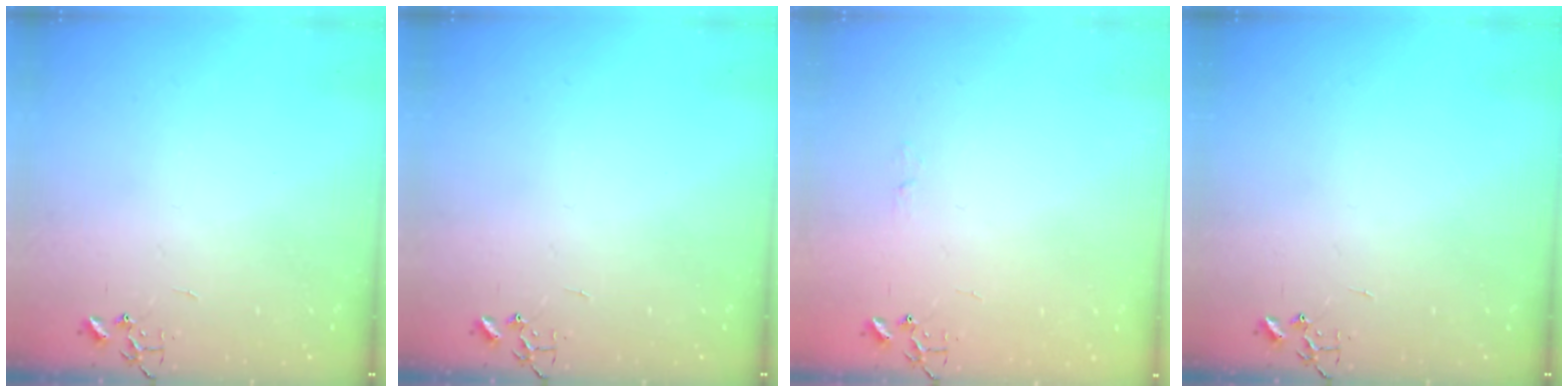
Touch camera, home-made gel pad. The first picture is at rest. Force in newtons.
{"total": 0.0}
{"total": 3.6, "press": 3.6, "slide": 0.4}
{"total": 0.0}